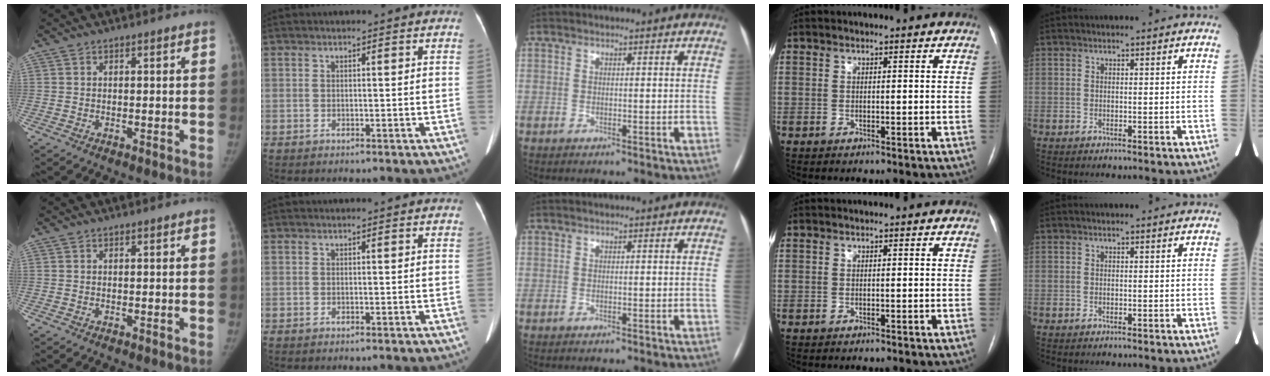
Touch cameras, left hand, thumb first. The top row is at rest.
{}